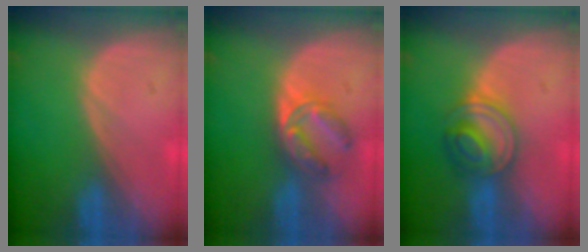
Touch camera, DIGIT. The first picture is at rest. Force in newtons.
{"total": 5.6, "press": 5.4, "slide": 1.7}
{"total": 5.7, "press": 5.7, "slide": 0.4}